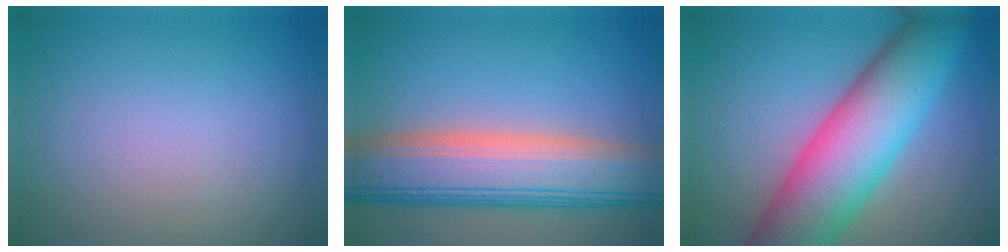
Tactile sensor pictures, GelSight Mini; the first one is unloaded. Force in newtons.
{"total": 10.0, "press": 10.0, "slide": 0.6}
{"total": 11.8, "press": 11.8, "slide": 0.3}